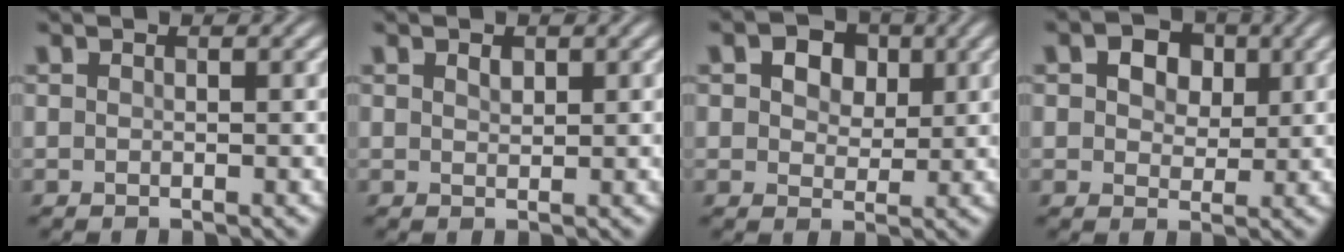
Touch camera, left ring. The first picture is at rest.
{"total": 0.9, "force": [0.6, 0.5, 0.5], "torque": [-0.010, 0.000, 0.012]}
{"total": 5.3, "force": [2.3, 3.6, 3.1], "torque": [-0.054, 0.007, 0.018]}
{"total": 4.6, "force": [1.8, 3.1, 2.8], "torque": [-0.043, 0.006, 0.008]}